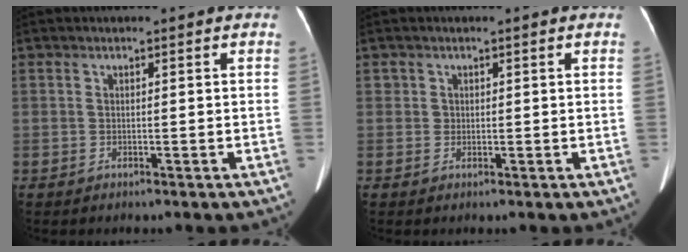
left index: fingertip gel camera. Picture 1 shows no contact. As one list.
[{"total": 0.9, "force": [0.0, 0.9, -0.2], "torque": [0.008, -0.001, -0.003]}]